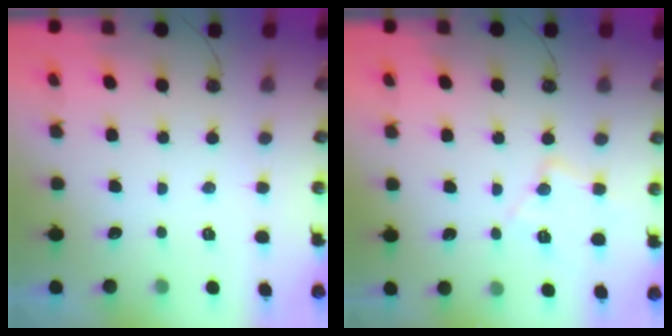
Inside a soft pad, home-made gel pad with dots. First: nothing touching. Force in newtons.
{"total": 10.1, "press": 10.1, "slide": 0.8}